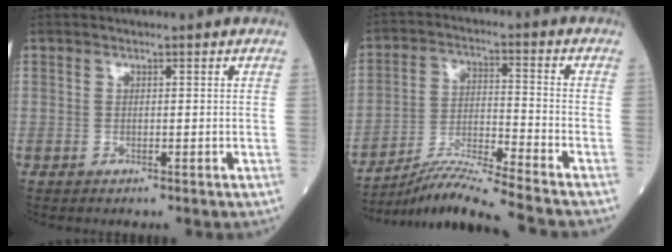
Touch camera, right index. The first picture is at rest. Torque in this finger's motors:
{"motor_torque": [0.69, -0.70, 0.32, 0.08]}